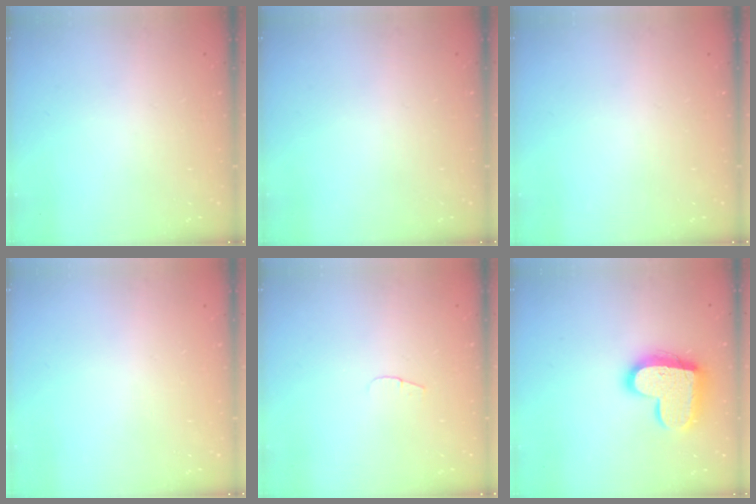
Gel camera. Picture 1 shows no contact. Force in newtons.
{"total": 0.0}
{"total": 0.0}
{"total": 0.0}
{"total": 3.8, "press": 3.8, "slide": 0.4}
{"total": 17.6, "press": 17.5, "slide": 1.3}